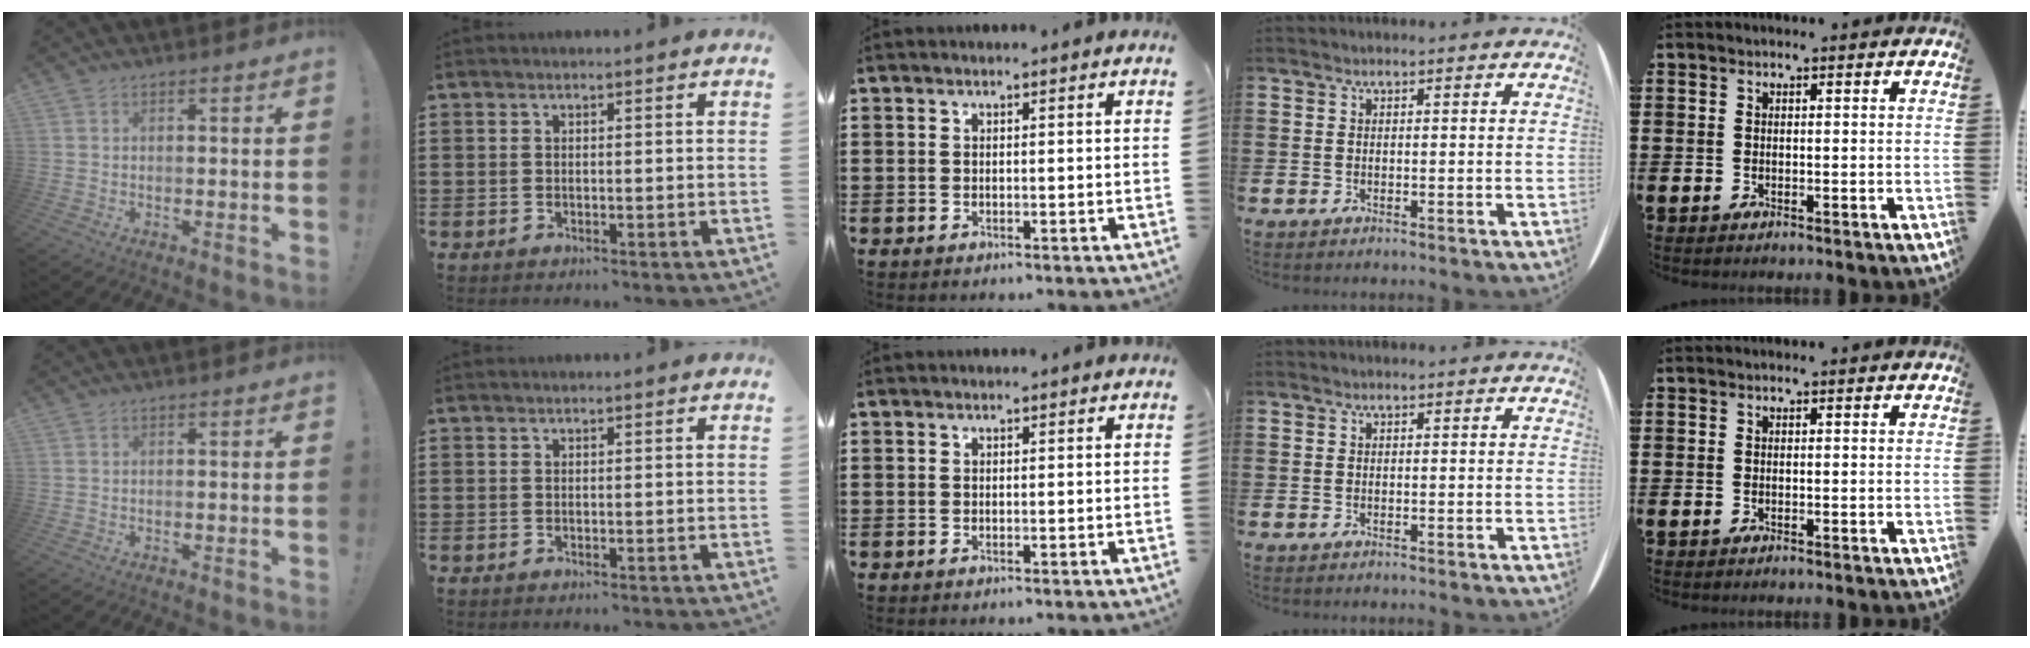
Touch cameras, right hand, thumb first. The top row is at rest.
{}